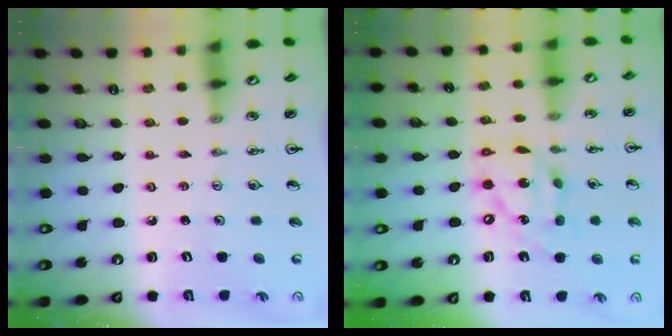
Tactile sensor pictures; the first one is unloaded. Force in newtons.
{"total": 16.1, "press": 16.0, "slide": 1.9}